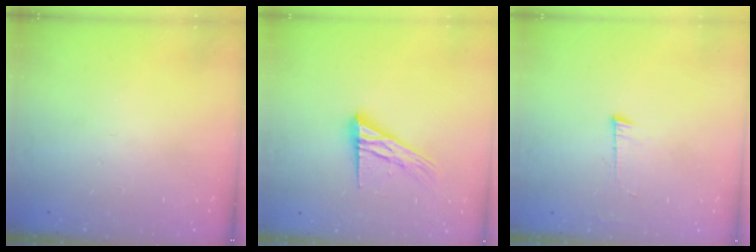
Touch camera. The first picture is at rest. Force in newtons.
{"total": 14.6, "press": 14.5, "slide": 1.1}
{"total": 3.9, "press": 3.9, "slide": 0.6}